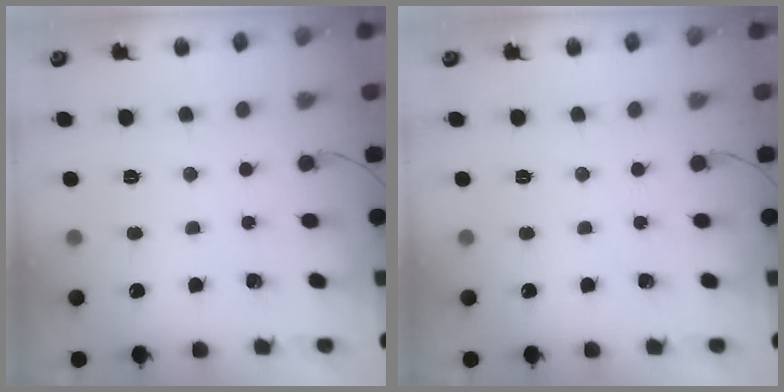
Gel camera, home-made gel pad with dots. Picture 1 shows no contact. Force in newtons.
{"total": 0.0}